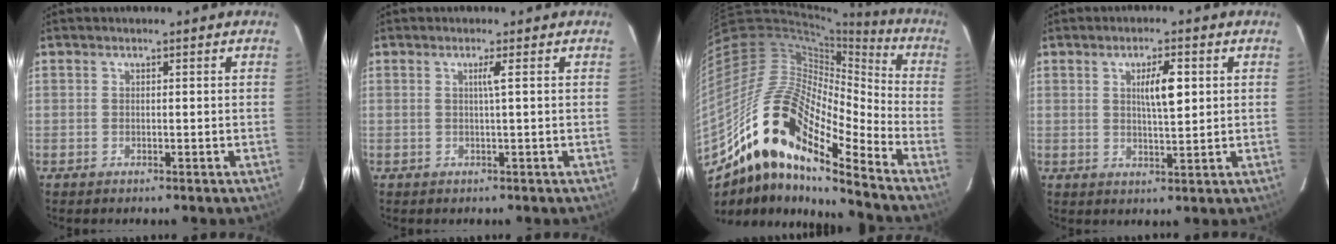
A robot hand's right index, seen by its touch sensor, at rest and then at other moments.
{"total": 1.4, "force": [0.3, -0.5, 1.2], "torque": [-0.023, -0.001, 0.005]}
{"total": 20.5, "force": [-12.5, 5.3, 15.3], "torque": [-0.307, 0.019, -0.223]}
{"total": 5.0, "force": [1.4, 0.9, 4.8], "torque": [-0.082, 0.003, 0.024]}